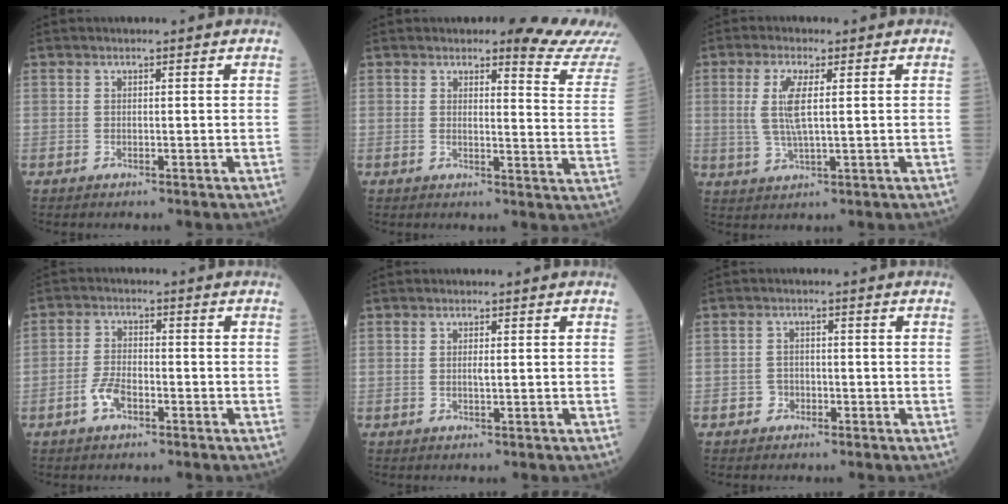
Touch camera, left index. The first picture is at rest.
{"total": 8.6, "force": [8.5, 0.0, 1.5], "torque": [-0.007, -0.083, 0.074]}
{"total": 5.8, "force": [1.1, 1.2, 5.6], "torque": [-0.131, 0.003, 0.027]}
{"total": 4.1, "force": [-2.2, 1.9, 2.9], "torque": [-0.067, 0.003, -0.042]}
{"total": 0.9, "force": [0.0, 0.1, 0.9], "torque": [-0.022, -0.001, 0.004]}
{"total": 2.1, "force": [-1.1, 1.7, 0.3], "torque": [-0.007, 0.008, -0.020]}